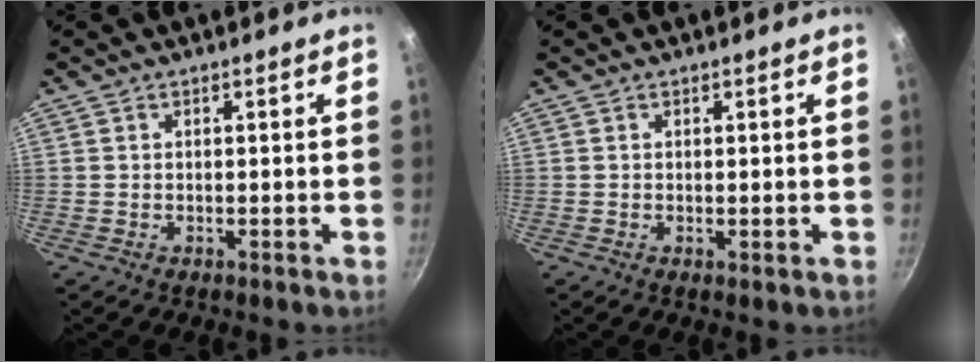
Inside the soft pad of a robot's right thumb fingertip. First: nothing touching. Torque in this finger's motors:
{"motor_torque": [-0.41, -0.01, -0.41, 0.02, -0.04]}